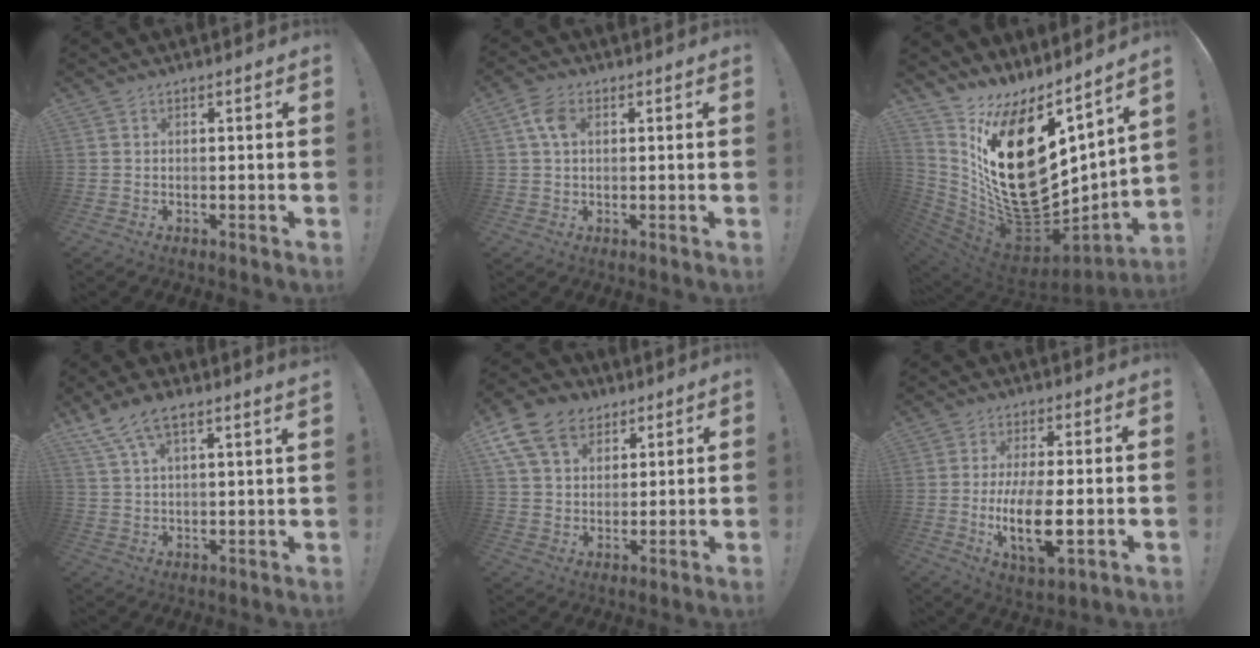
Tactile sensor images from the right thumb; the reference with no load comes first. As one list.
[{"total": 5.7, "force": [1.6, 3.5, 4.2], "torque": [-0.083, 0.006, 0.030]}, {"total": 27.9, "force": [3.3, 16.2, 22.4], "torque": [-0.406, -0.035, 0.096]}, {"total": 7.9, "force": [6.1, 1.3, 4.8], "torque": [-0.100, -0.024, 0.115]}, {"total": 15.0, "force": [7.7, 10.6, 7.3], "torque": [-0.130, -0.035, 0.149]}, {"total": 12.7, "force": [-2.1, 4.6, 11.7], "torque": [-0.219, -0.014, -0.039]}]